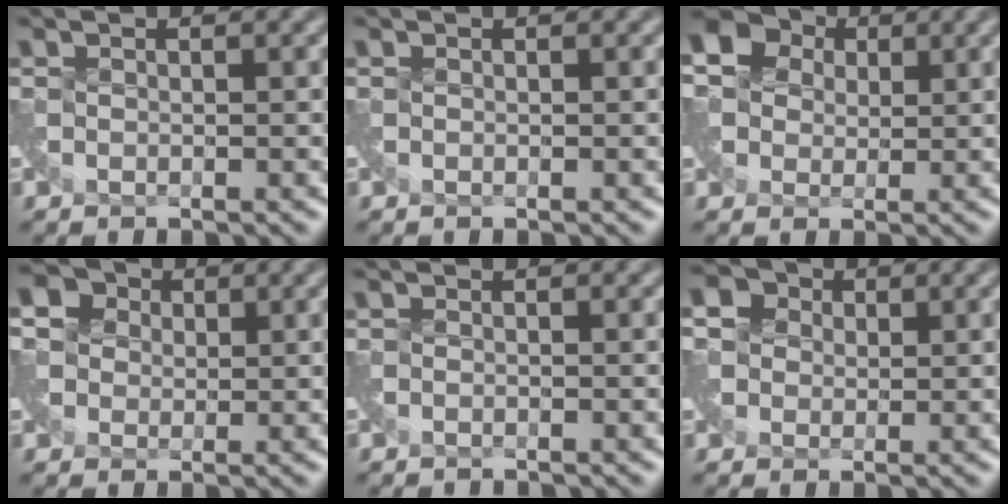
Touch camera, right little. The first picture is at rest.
{"total": 0.0}
{"total": 6.1, "force": [1.2, 5.4, 2.7], "torque": [-0.060, 0.030, -0.002]}
{"total": 4.5, "force": [1.1, 4.0, 1.8], "torque": [-0.037, 0.032, 0.000]}
{"total": 0.7, "force": [-0.7, -0.2, -0.1], "torque": [0.001, -0.011, -0.018]}
{"total": 4.0, "force": [0.9, 3.5, 1.5], "torque": [-0.031, 0.030, -0.001]}